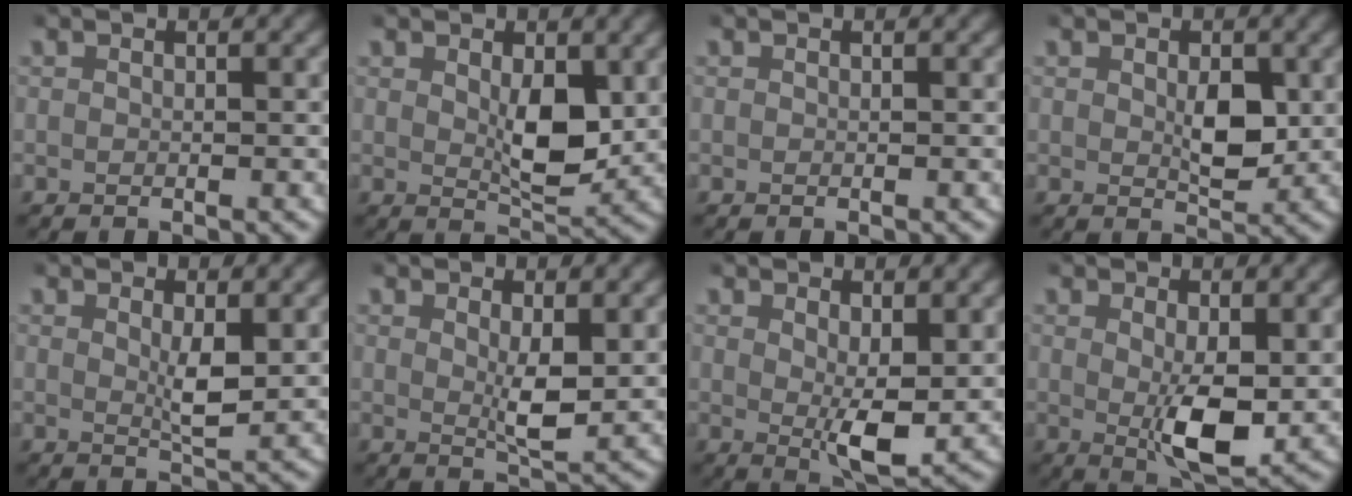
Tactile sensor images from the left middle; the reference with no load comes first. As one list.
[{"total": 4.0, "force": [1.1, 2.0, 3.3], "torque": [-0.055, -0.022, 0.026]}, {"total": 0.0}, {"total": 3.2, "force": [0.4, 1.9, 2.6], "torque": [-0.045, -0.019, 0.012]}, {"total": 2.4, "force": [1.1, 0.4, 2.0], "torque": [-0.036, -0.016, 0.024]}, {"total": 2.8, "force": [1.2, 0.6, 2.4], "torque": [-0.043, -0.018, 0.025]}, {"total": 3.9, "force": [1.2, 1.3, 3.5], "torque": [-0.058, -0.021, 0.026]}, {"total": 4.8, "force": [0.4, 1.8, 4.5], "torque": [-0.075, -0.023, 0.014]}]